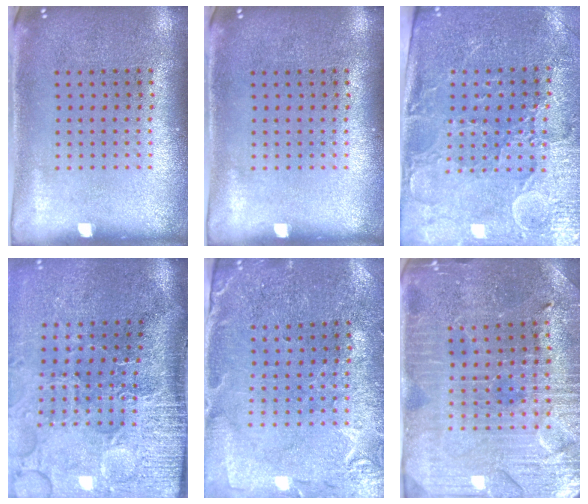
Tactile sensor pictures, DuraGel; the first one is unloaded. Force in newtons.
{"total": 0.0}
{"total": 3.3, "press": 3.1, "slide": 1.1}
{"total": 4.9, "press": 4.0, "slide": 2.9}
{"total": 0.5, "press": 0.5, "slide": 0.2}
{"total": 3.3, "press": 3.2, "slide": 0.5}